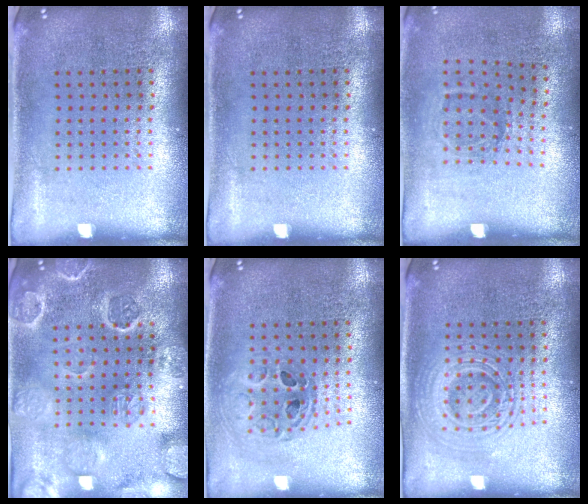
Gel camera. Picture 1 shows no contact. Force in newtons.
{"total": 0.0}
{"total": 1.2, "press": 0.8, "slide": 0.8}
{"total": 3.4, "press": 3.1, "slide": 1.3}
{"total": 0.7, "press": 0.7, "slide": 0.1}
{"total": 2.6, "press": 2.5, "slide": 0.5}